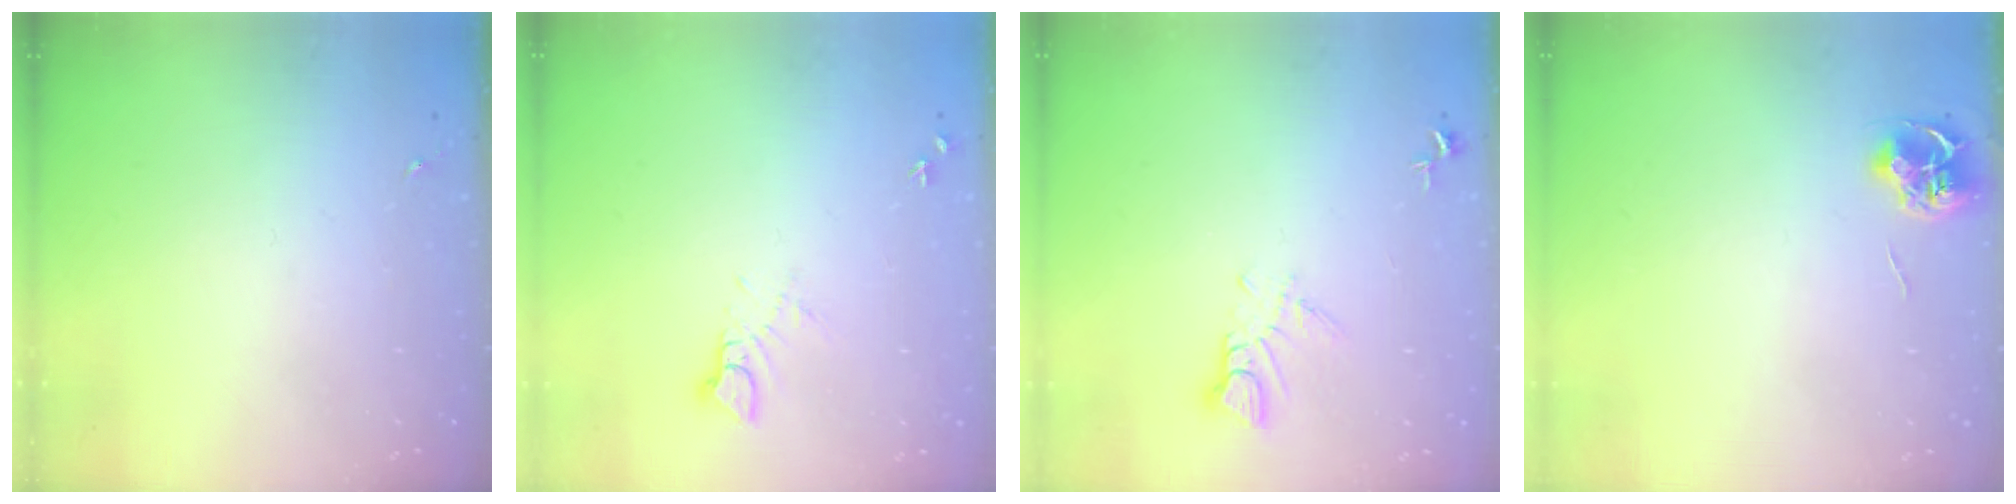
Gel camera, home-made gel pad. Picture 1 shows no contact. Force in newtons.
{"total": 5.9, "press": 5.9, "slide": 0.6}
{"total": 4.3, "press": 4.3, "slide": 0.3}
{"total": 7.1, "press": 7.1, "slide": 0.4}